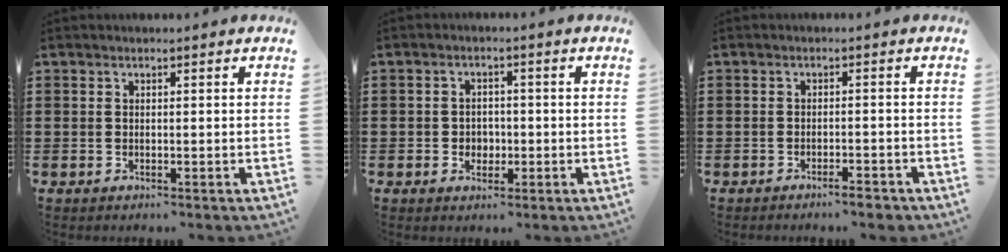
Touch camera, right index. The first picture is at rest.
{"total": 2.4, "force": [-0.8, 2.1, 0.9], "torque": [-0.016, 0.002, -0.021]}
{"total": 2.3, "force": [-2.0, 0.2, 1.1], "torque": [-0.020, 0.001, -0.038]}